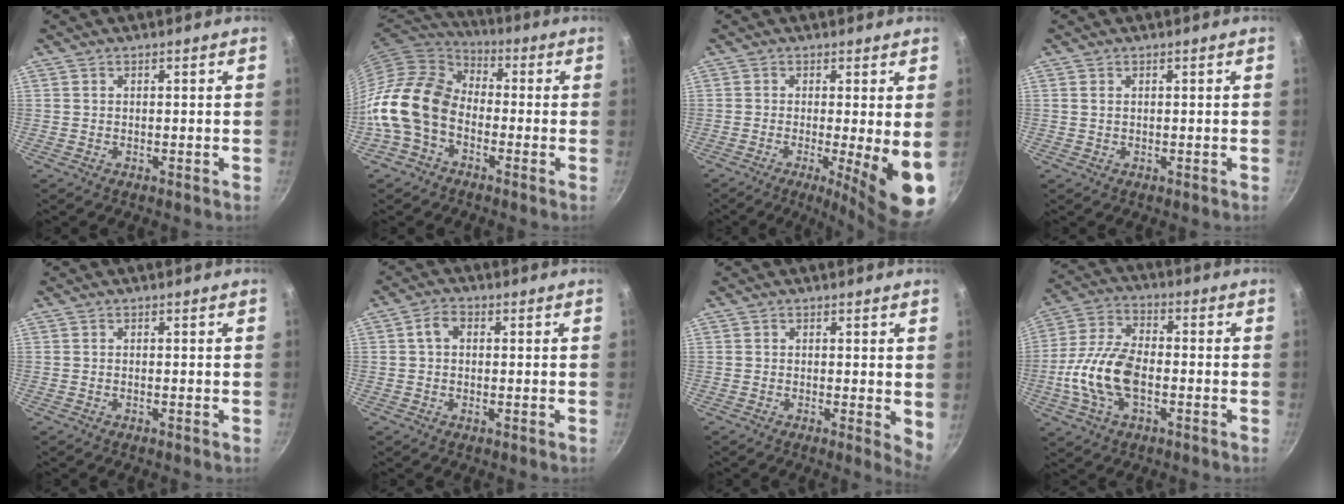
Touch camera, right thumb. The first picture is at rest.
{"total": 15.0, "force": [-3.7, 10.6, 9.9], "torque": [-0.162, 0.044, -0.092]}
{"total": 10.9, "force": [-1.8, 1.7, 10.6], "torque": [-0.138, -0.017, -0.024]}
{"total": 0.9, "force": [0.3, 0.6, 0.6], "torque": [-0.010, 0.002, 0.004]}
{"total": 0.0}
{"total": 3.5, "force": [0.6, 2.4, 2.5], "torque": [-0.045, 0.008, 0.001]}
{"total": 3.4, "force": [0.4, 1.3, 3.2], "torque": [-0.035, -0.008, 0.002]}
{"total": 13.7, "force": [-2.8, 7.4, 11.2], "torque": [-0.217, 0.030, -0.067]}